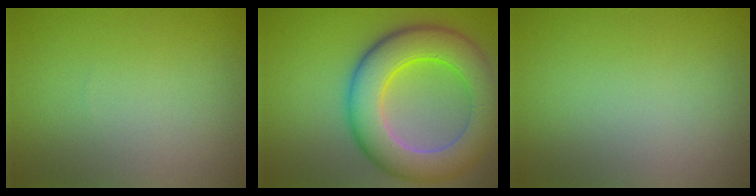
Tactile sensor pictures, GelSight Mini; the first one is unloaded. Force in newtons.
{"total": 9.4, "press": 9.4, "slide": 0.4}
{"total": 0.0}